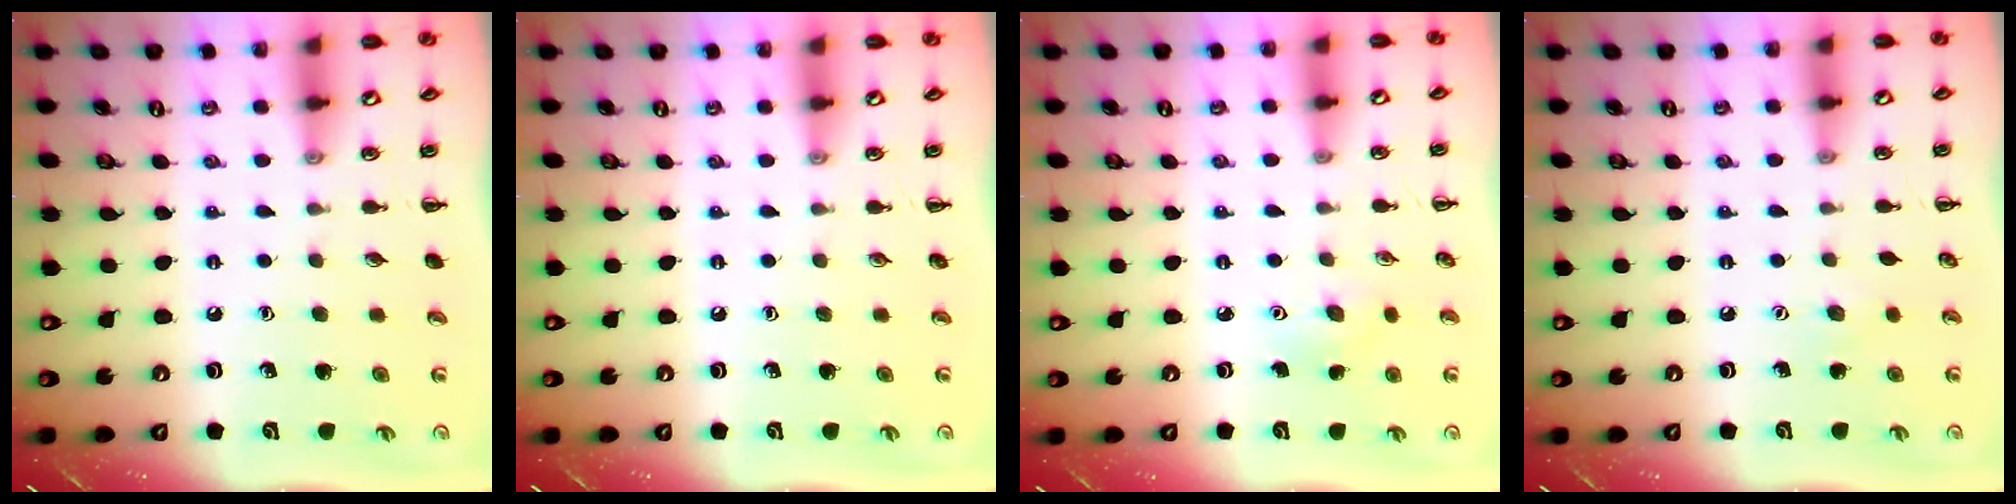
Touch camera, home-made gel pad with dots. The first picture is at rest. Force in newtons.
{"total": 0.0}
{"total": 3.9, "press": 3.7, "slide": 1.0}
{"total": 3.7, "press": 3.6, "slide": 0.9}